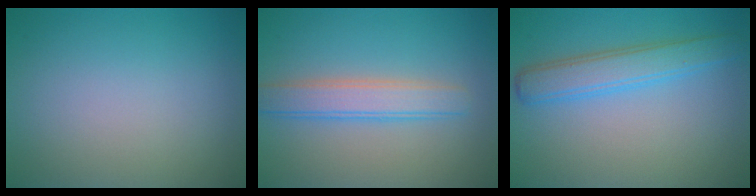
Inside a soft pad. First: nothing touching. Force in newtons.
{"total": 3.6, "press": 3.6, "slide": 0.2}
{"total": 3.7, "press": 3.7, "slide": 0.1}